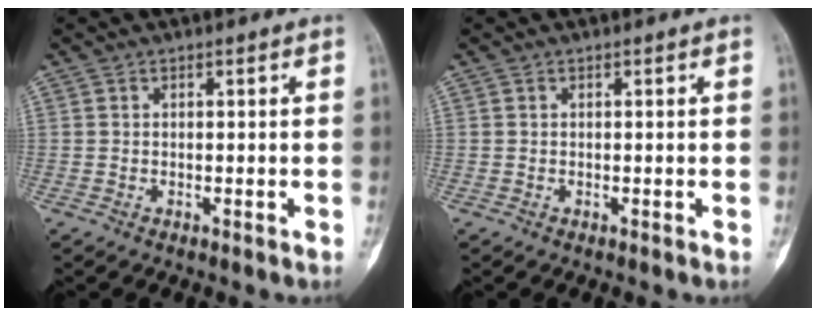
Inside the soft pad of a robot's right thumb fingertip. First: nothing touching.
{"total": 0.0}